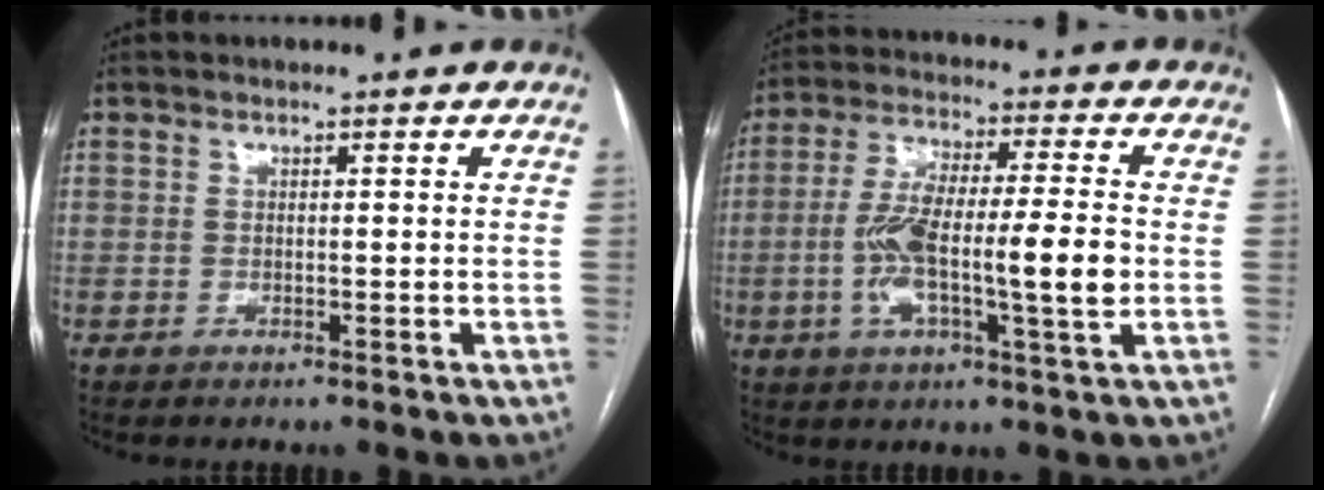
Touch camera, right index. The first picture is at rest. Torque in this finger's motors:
{"motor_torque": [1.96, -0.18, 1.03, 0.21]}